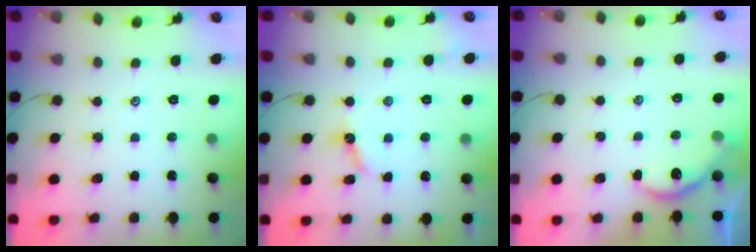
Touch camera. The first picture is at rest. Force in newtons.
{"total": 5.3, "press": 5.2, "slide": 0.6}
{"total": 3.2, "press": 3.1, "slide": 0.4}